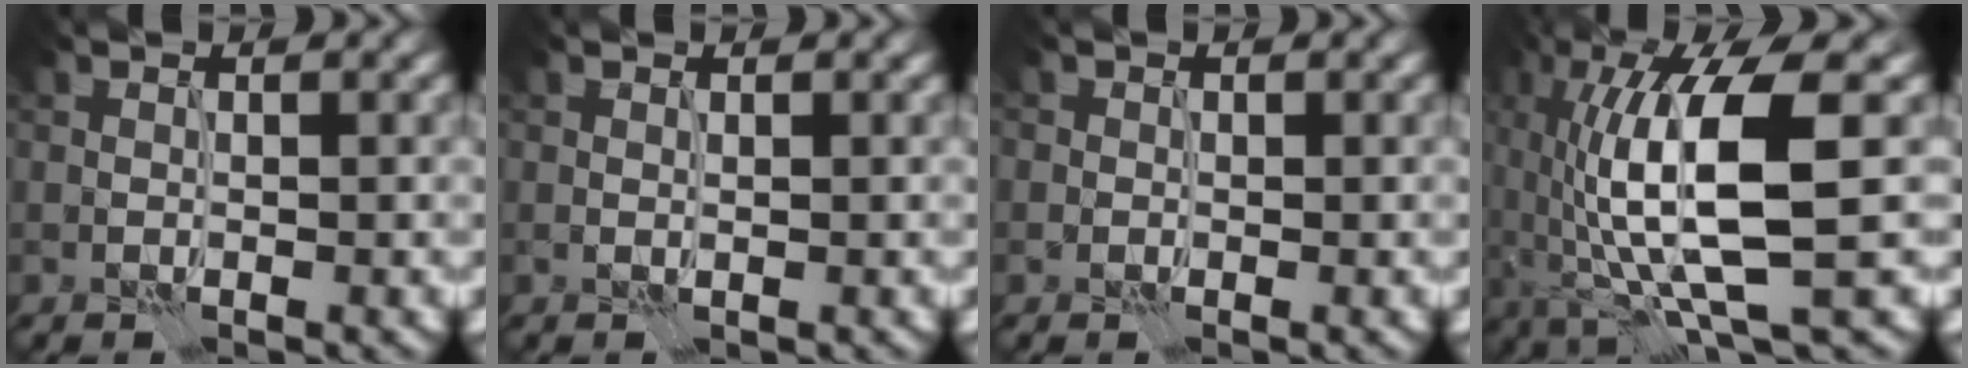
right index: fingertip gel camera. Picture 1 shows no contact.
{"total": 0.0}
{"total": 0.5, "force": [0.0, 0.5, 0.1], "torque": [0.000, -0.002, 0.000]}
{"total": 10.8, "force": [-0.5, 2.7, 10.5], "torque": [-0.190, 0.005, -0.006]}